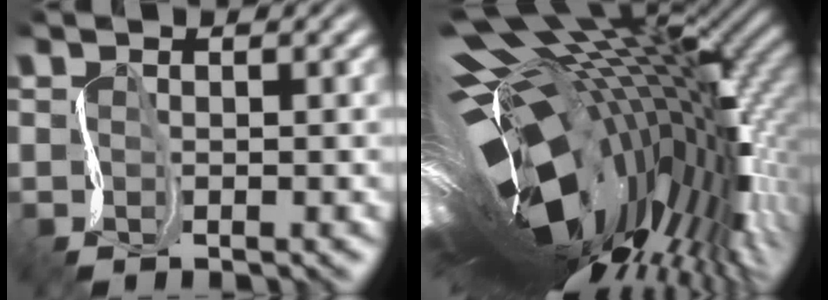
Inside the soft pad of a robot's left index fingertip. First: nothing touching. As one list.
[{"total": 18.5, "force": [-1.1, 8.7, 16.3], "torque": [-0.278, -0.055, 0.003]}]